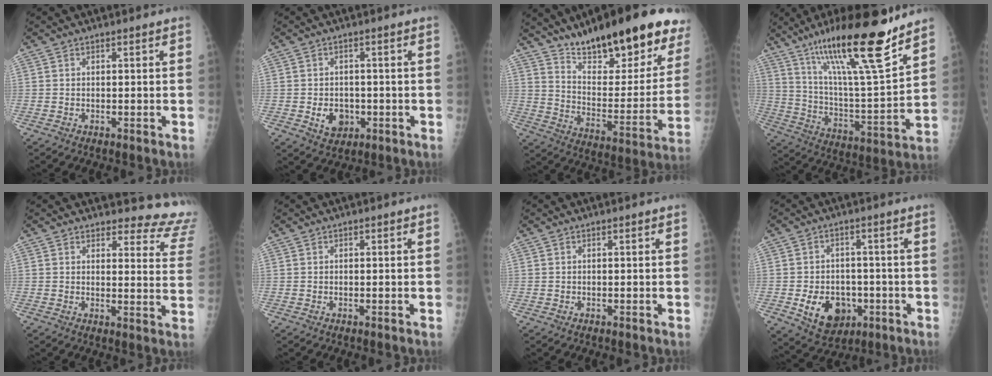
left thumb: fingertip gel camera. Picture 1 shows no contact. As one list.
[{"total": 4.8, "force": [-1.0, 3.9, 2.6], "torque": [-0.022, 0.004, -0.006]}, {"total": 26.3, "force": [18.3, 8.3, 16.9], "torque": [-0.206, -0.084, 0.279]}, {"total": 23.8, "force": [16.5, 3.1, 16.9], "torque": [-0.265, -0.073, 0.283]}, {"total": 13.3, "force": [12.9, 3.2, 0.6], "torque": [0.046, -0.127, 0.108]}, {"total": 0.0}, {"total": 0.0}, {"total": 9.8, "force": [-2.8, 7.6, 5.6], "torque": [-0.062, 0.009, -0.032]}]